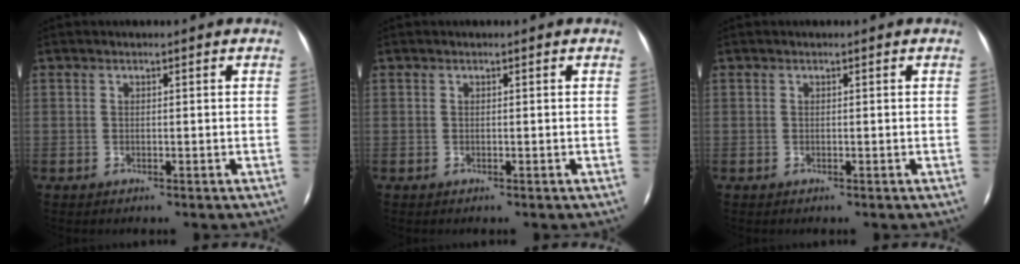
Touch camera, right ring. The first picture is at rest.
{"total": 0.0}
{"total": 0.0}